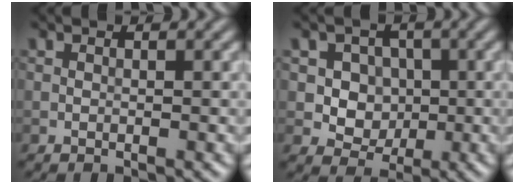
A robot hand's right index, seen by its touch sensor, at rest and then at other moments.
{"total": 4.4, "force": [0.5, 3.9, 2.1], "torque": [-0.025, -0.002, 0.009]}